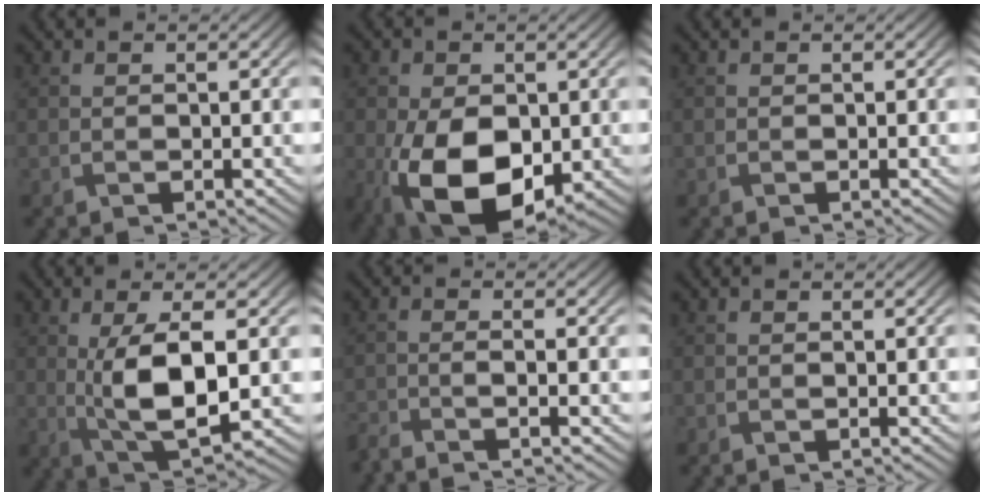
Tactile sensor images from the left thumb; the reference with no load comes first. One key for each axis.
{"total": 11.8, "fx": -3.0, "fy": 7.2, "fz": 8.8, "tx": -0.183, "ty": -0.033, "tz": -0.051}
{"total": 0.0}
{"total": 8.5, "fx": 0.1, "fy": 3.0, "fz": 8.0, "tx": -0.159, "ty": -0.005, "tz": 0.008}
{"total": 3.1, "fx": -2.1, "fy": 0.4, "fz": 2.3, "tx": -0.033, "ty": -0.001, "tz": -0.057}
{"total": 0.0}